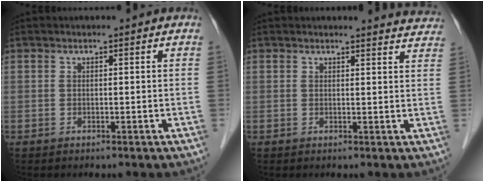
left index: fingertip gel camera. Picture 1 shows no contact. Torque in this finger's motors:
{"motor_torque": [0.78, -0.88, 0.12, 0.01]}